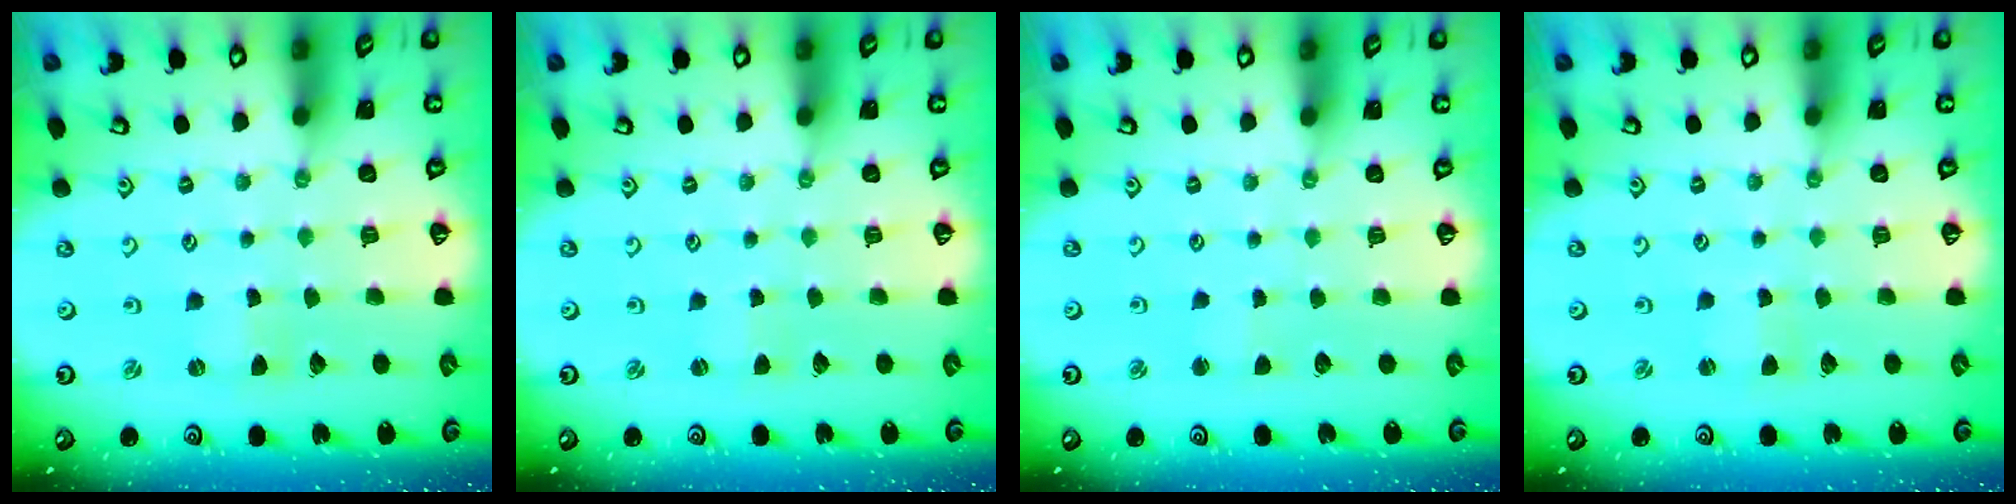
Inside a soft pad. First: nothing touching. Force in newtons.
{"total": 1.7, "press": 1.7, "slide": 0.2}
{"total": 1.3, "press": 1.3, "slide": 0.2}
{"total": 0.7, "press": 0.7, "slide": 0.2}